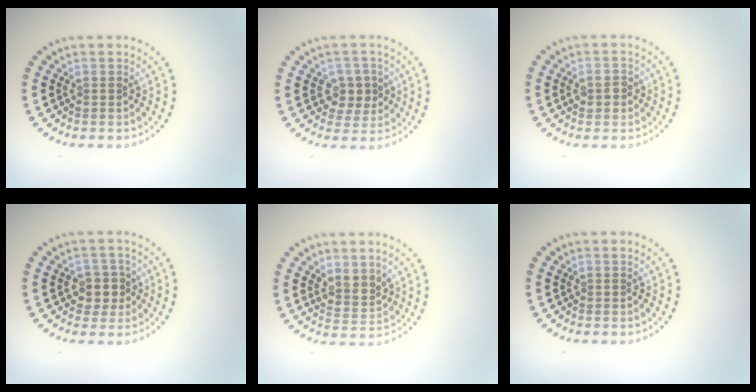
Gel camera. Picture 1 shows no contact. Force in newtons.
{"total": 2.9, "press": 2.8, "slide": 0.8}
{"total": 1.7, "press": 1.7, "slide": 0.0}
{"total": 2.6, "press": 2.3, "slide": 1.2}
{"total": 2.4, "press": 2.2, "slide": 1.1}
{"total": 0.0}